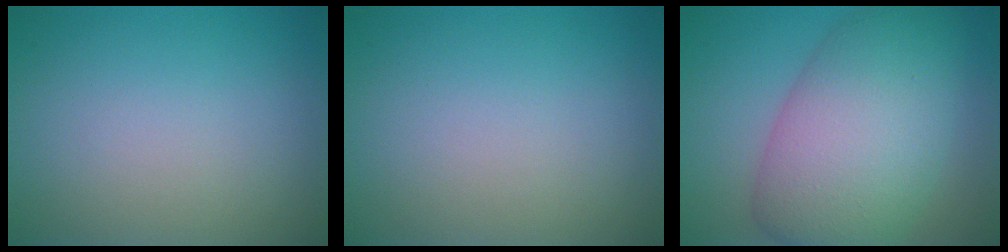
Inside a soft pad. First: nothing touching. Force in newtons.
{"total": 0.0}
{"total": 10.6, "press": 10.6, "slide": 0.4}